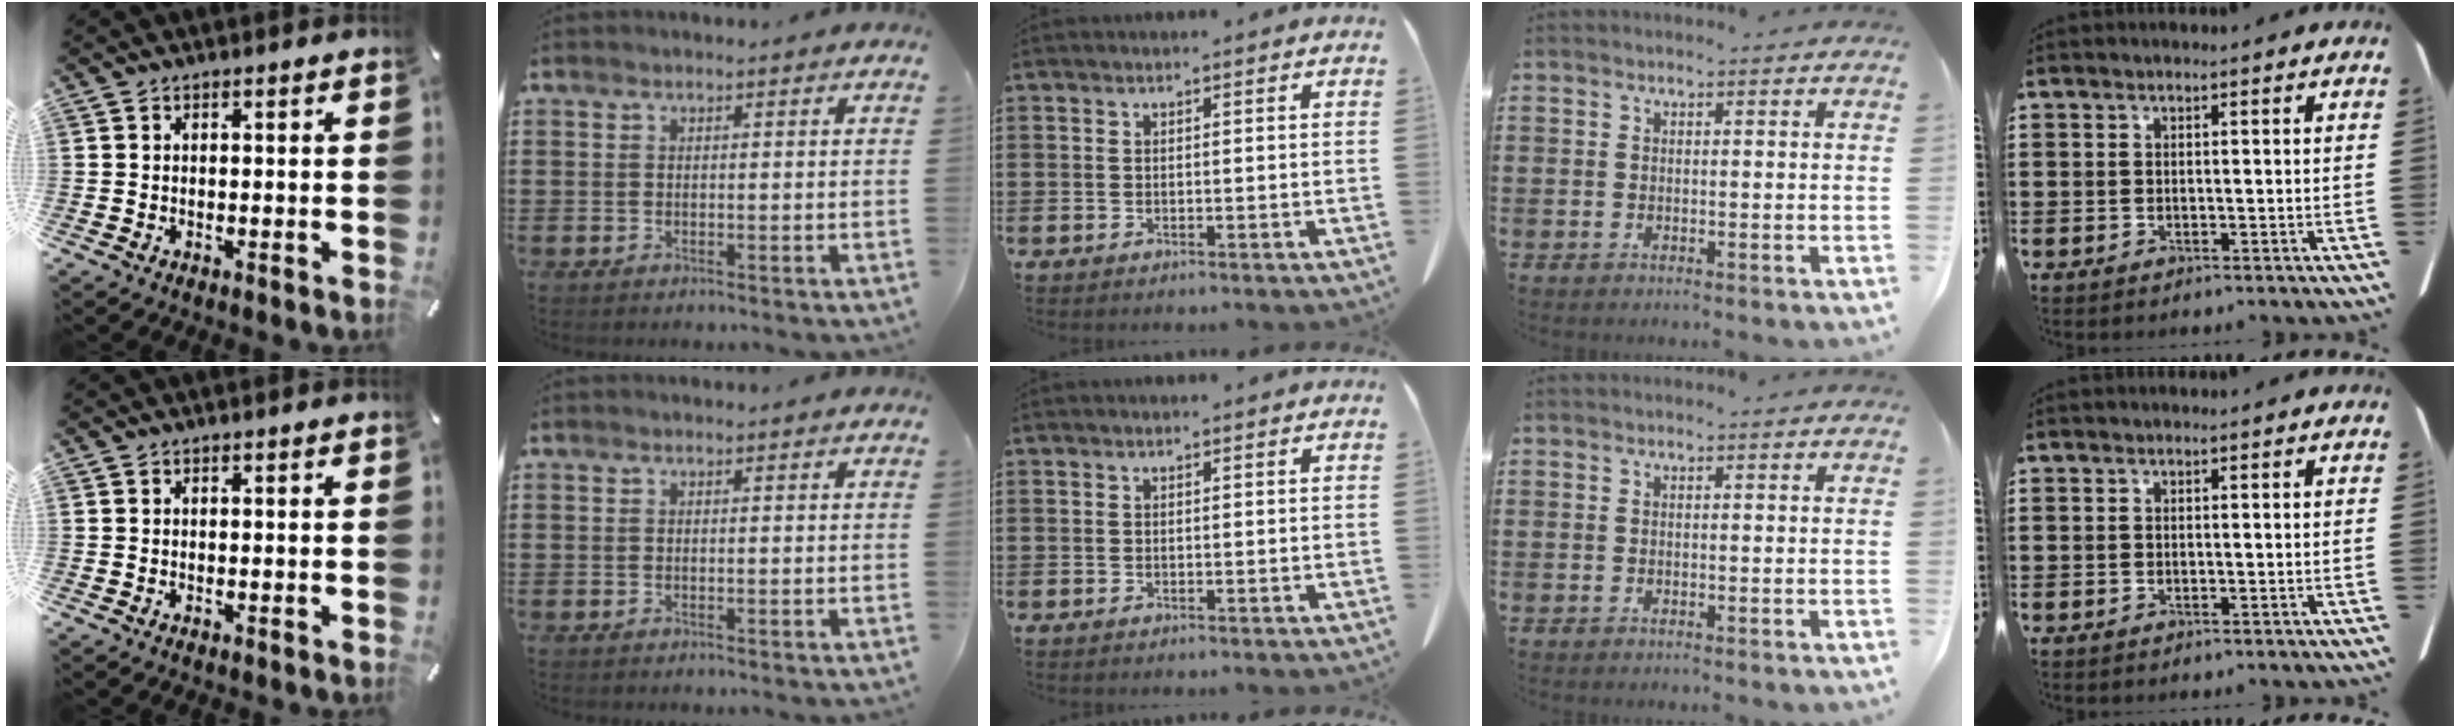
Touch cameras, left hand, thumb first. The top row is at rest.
{}